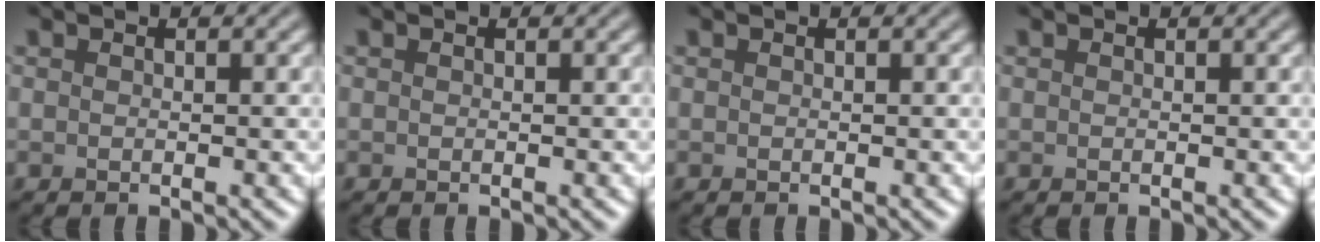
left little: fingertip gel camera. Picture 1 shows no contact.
{"total": 0.0}
{"total": 0.0}
{"total": 0.0}